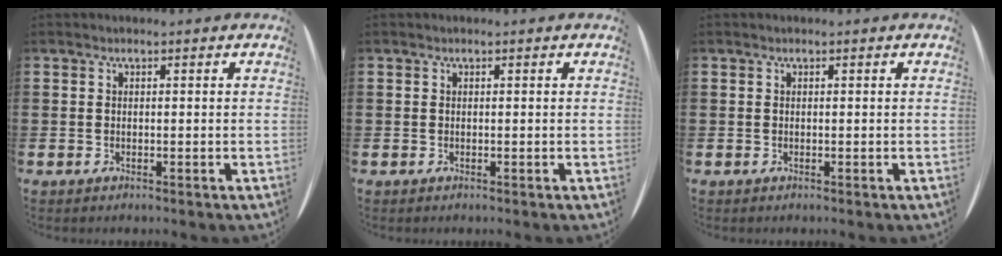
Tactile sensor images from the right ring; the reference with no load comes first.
{"total": 0.0}
{"total": 0.0}